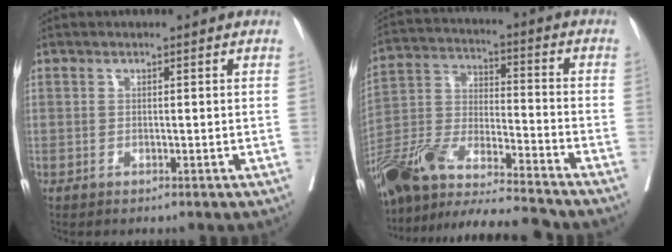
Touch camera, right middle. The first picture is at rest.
{"total": 22.1, "force": [-19.3, 1.4, 10.6], "torque": [-0.243, -0.027, -0.344]}